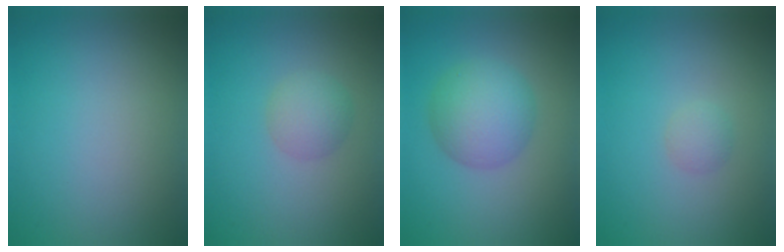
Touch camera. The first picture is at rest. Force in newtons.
{"total": 2.5, "press": 2.5, "slide": 0.1}
{"total": 5.3, "press": 5.3, "slide": 0.1}
{"total": 1.1, "press": 1.1, "slide": 0.1}